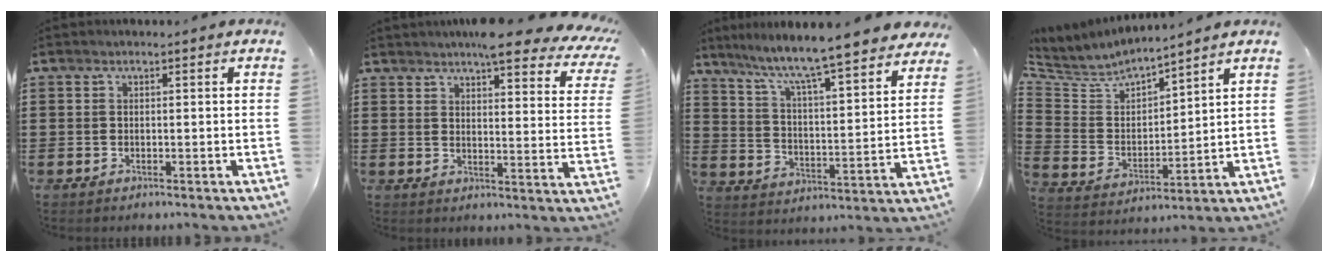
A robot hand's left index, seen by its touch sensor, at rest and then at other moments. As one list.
[{"total": 7.3, "force": [6.2, 0.9, 3.7], "torque": [-0.068, -0.026, 0.104]}, {"total": 7.2, "force": [6.5, -0.5, 3.1], "torque": [-0.089, -0.056, 0.103]}, {"total": 4.8, "force": [4.5, 1.3, 0.8], "torque": [-0.049, -0.033, 0.071]}]